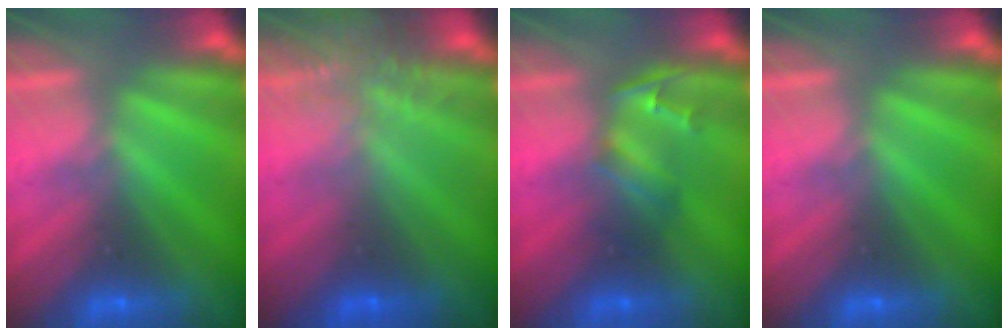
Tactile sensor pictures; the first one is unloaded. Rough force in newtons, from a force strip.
{"total": 7.5}
{"total": 2.4}
{"total": 0.0}